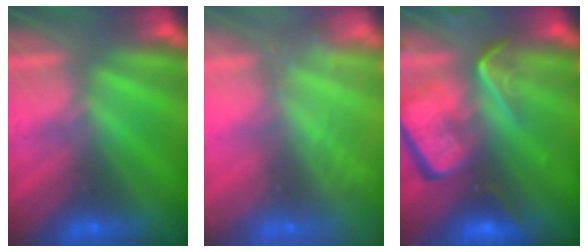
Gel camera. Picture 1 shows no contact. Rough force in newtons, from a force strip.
{"total": 2.2}
{"total": 7.0}